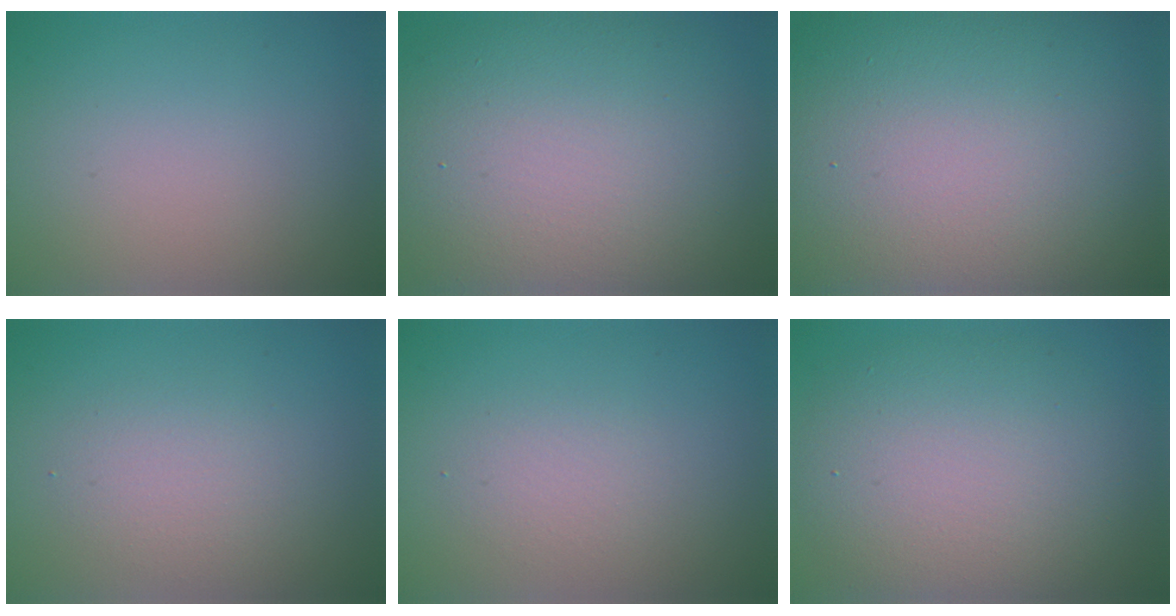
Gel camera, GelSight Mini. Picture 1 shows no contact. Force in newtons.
{"total": 14.2, "press": 14.2, "slide": 0.7}
{"total": 23.6, "press": 23.6, "slide": 1.1}
{"total": 2.3, "press": 2.3, "slide": 0.2}
{"total": 1.5, "press": 1.5, "slide": 0.1}
{"total": 8.3, "press": 8.3, "slide": 0.6}